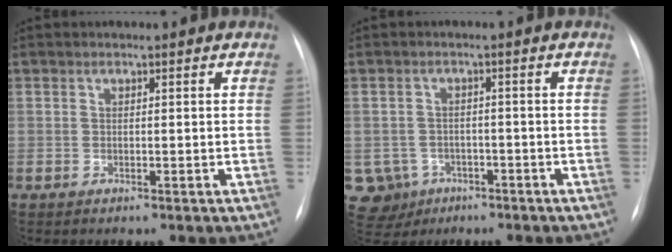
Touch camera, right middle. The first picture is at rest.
{"total": 6.9, "force": [-3.0, 6.2, 0.7], "torque": [-0.028, 0.005, -0.036]}